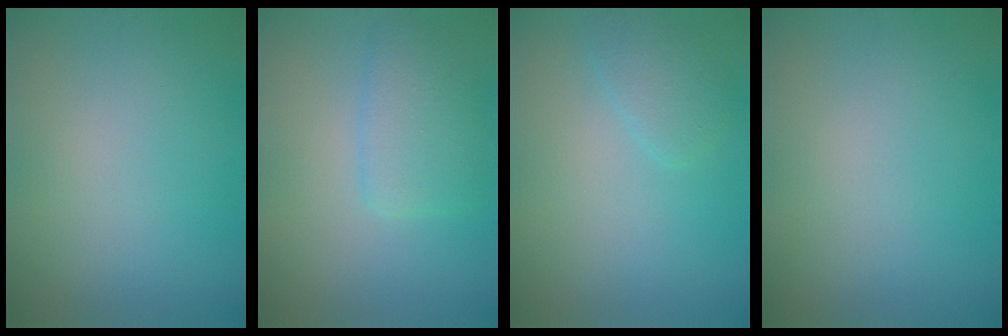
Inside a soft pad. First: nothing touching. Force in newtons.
{"total": 2.9, "press": 2.8, "slide": 0.3}
{"total": 1.7, "press": 1.7, "slide": 0.1}
{"total": 0.0}